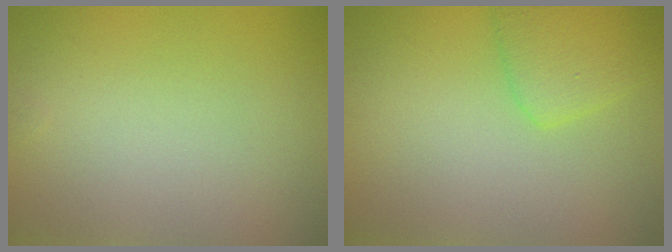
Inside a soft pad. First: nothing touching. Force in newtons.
{"total": 2.8, "press": 2.8, "slide": 0.2}